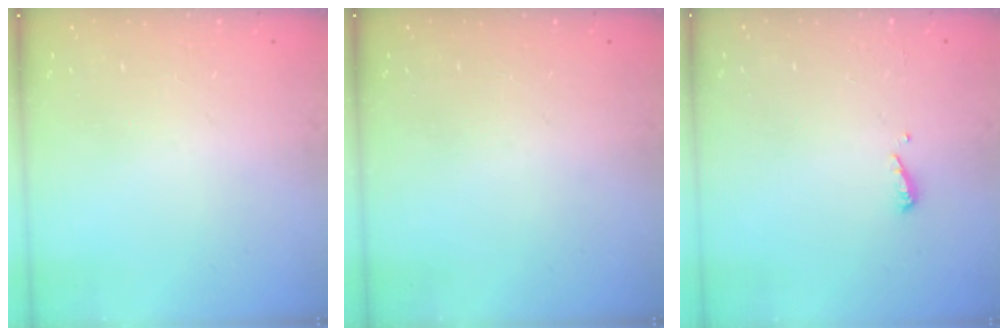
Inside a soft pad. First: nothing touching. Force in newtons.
{"total": 0.0}
{"total": 3.7, "press": 3.6, "slide": 0.6}